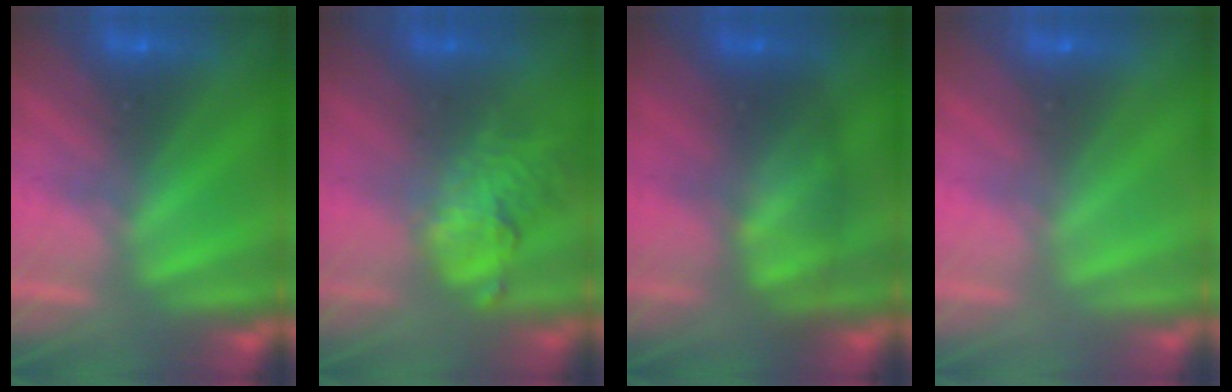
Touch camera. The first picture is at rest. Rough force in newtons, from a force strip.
{"total": 2.8}
{"total": 2.3}
{"total": 3.2}